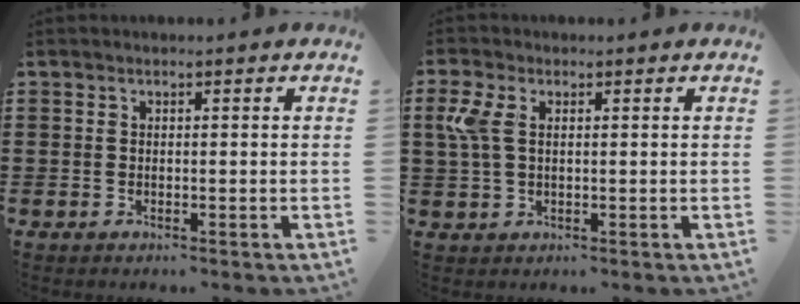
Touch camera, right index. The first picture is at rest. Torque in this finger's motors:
{"motor_torque": [0.63, -0.06, 0.13, 0.09]}